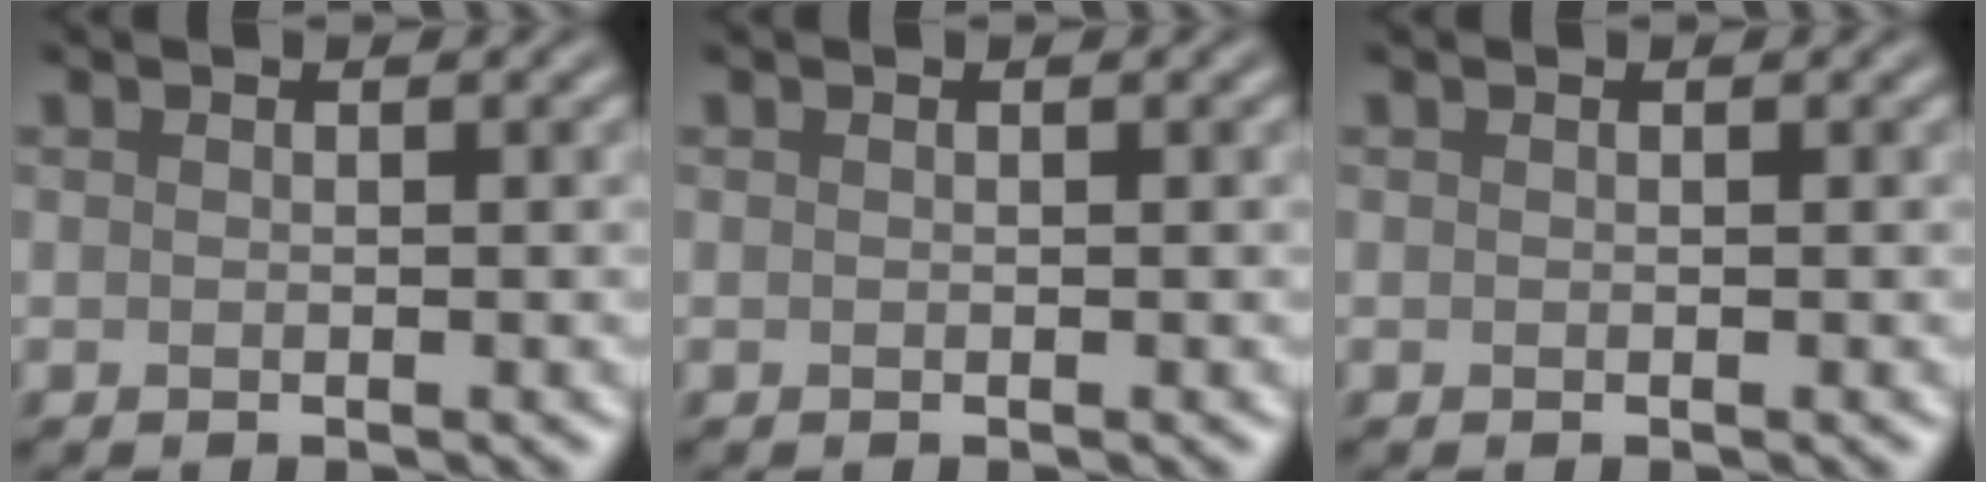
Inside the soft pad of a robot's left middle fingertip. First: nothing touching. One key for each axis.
{"total": 0.0}
{"total": 0.0}